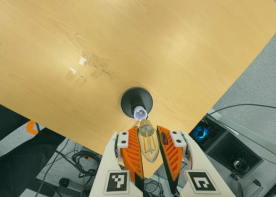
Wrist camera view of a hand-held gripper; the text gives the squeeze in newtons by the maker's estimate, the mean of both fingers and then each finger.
{"total": 12.5, "left": 13.2, "right": 11.8}